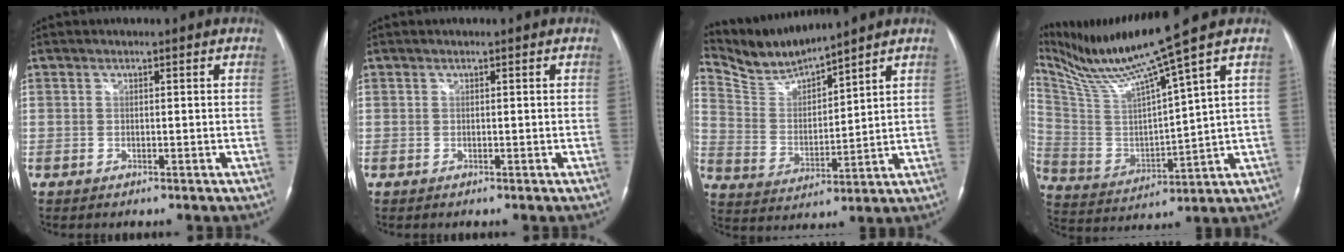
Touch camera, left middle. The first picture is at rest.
{"total": 0.0}
{"total": 10.7, "force": [10.2, -0.8, 3.2], "torque": [-0.081, -0.004, 0.212]}
{"total": 14.1, "force": [11.2, -3.1, 8.0], "torque": [-0.161, -0.020, 0.218]}